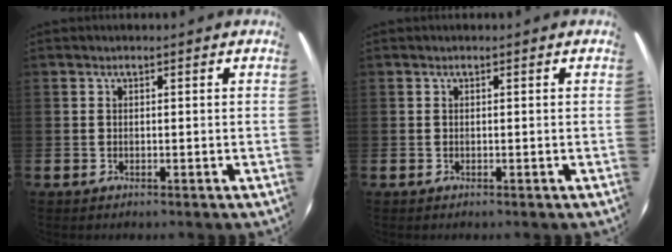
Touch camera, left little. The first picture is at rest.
{"total": 0.0}